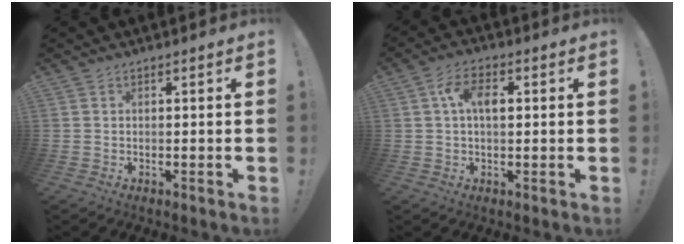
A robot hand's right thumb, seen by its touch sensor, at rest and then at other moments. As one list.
[{"total": 6.6, "force": [1.3, 3.6, 5.4], "torque": [-0.096, 0.013, 0.023]}]